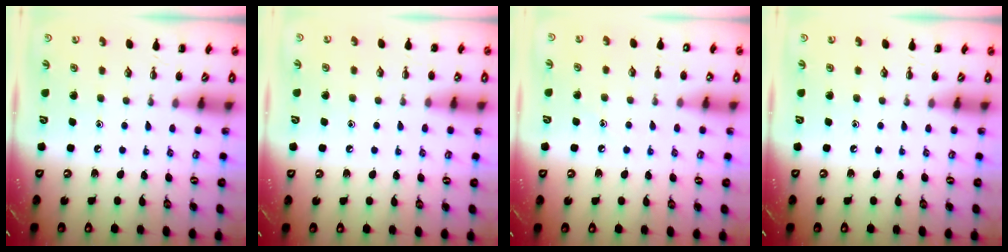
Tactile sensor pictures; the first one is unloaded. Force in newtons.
{"total": 3.3, "press": 3.0, "slide": 1.2}
{"total": 5.7, "press": 5.4, "slide": 1.6}
{"total": 0.0}